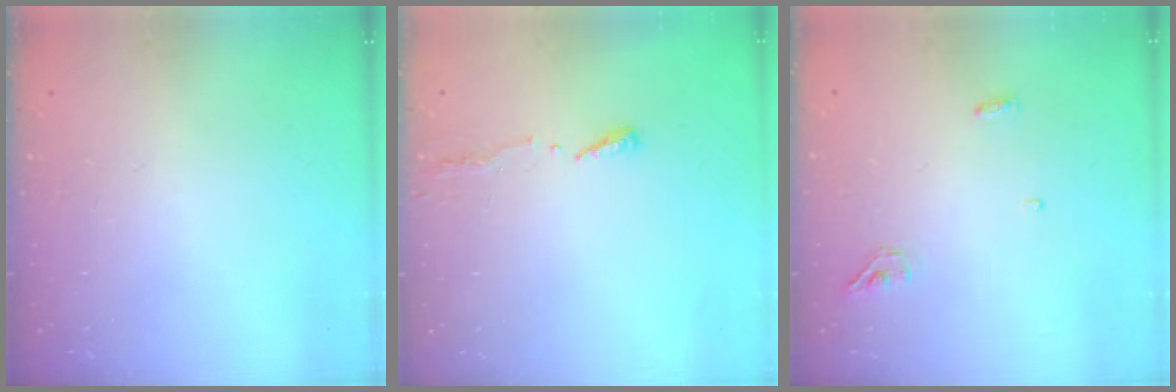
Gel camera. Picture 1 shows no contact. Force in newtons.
{"total": 3.5, "press": 3.4, "slide": 0.3}
{"total": 3.8, "press": 3.5, "slide": 1.4}